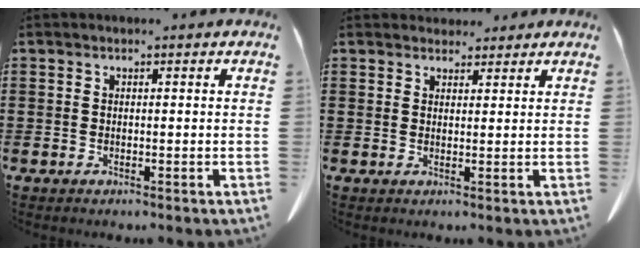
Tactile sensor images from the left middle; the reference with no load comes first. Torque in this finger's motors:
{"motor_torque": [0.76, 0.49, 0.03, 0.01]}